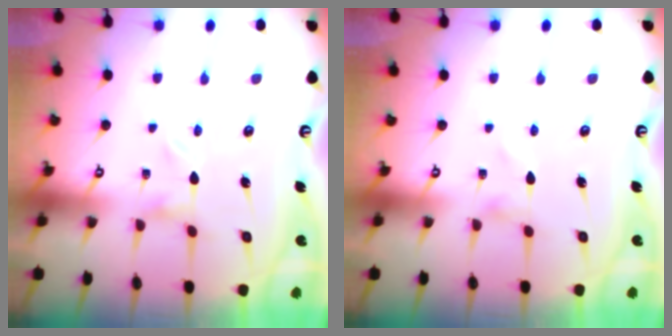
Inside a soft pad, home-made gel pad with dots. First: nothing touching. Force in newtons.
{"total": 0.8, "press": 0.8, "slide": 0.1}